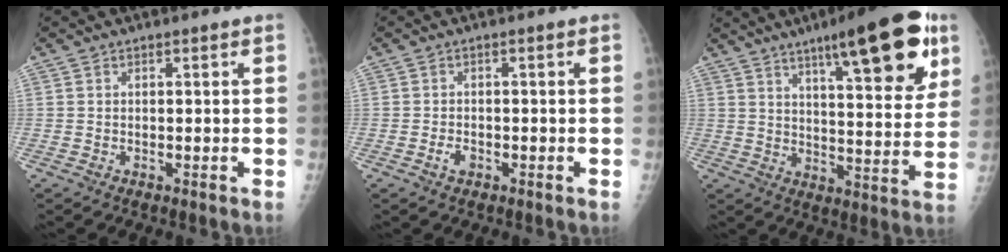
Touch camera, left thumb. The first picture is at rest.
{"total": 1.9, "force": [-1.0, 1.1, 1.2], "torque": [-0.021, 0.008, -0.016]}
{"total": 21.6, "force": [11.8, 5.5, 17.3], "torque": [-0.214, -0.036, 0.170]}